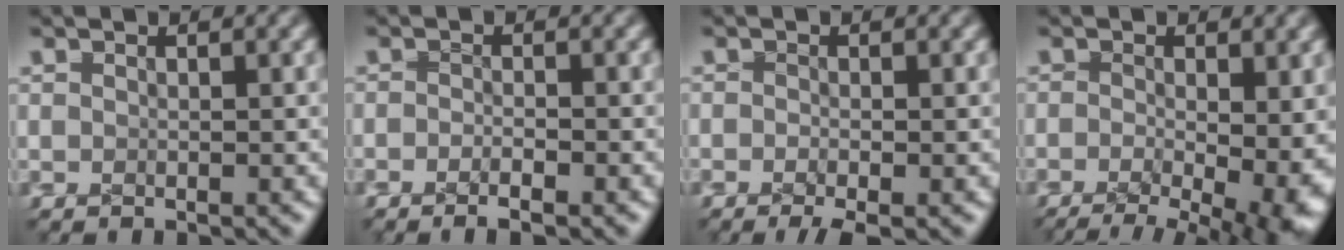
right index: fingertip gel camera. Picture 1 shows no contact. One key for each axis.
{"total": 1.9, "fx": -1.5, "fy": 0.9, "fz": 0.8, "tx": -0.002, "ty": 0.001, "tz": -0.031}
{"total": 2.1, "fx": -1.2, "fy": 1.1, "fz": 1.3, "tx": -0.017, "ty": -0.008, "tz": -0.018}
{"total": 10.6, "fx": -5.1, "fy": 5.2, "fz": 7.7, "tx": -0.093, "ty": -0.056, "tz": -0.054}